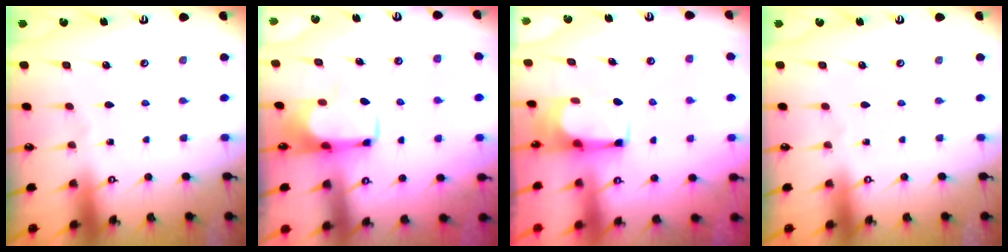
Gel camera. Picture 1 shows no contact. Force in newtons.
{"total": 1.8, "press": 1.8, "slide": 0.4}
{"total": 2.1, "press": 2.1, "slide": 0.1}
{"total": 0.0}